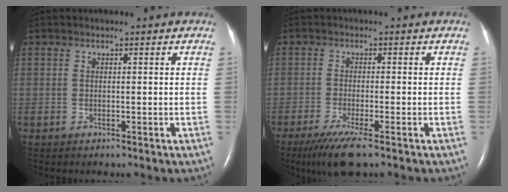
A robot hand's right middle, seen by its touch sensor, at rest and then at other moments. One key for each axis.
{"total": 6.2, "fx": -4.2, "fy": 0.4, "fz": 4.6, "tx": -0.086, "ty": -0.018, "tz": -0.072}